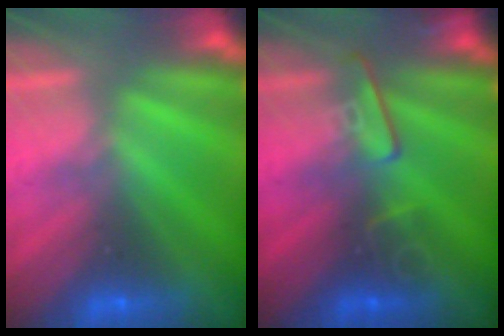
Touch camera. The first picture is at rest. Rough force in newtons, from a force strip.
{"total": 2.5}